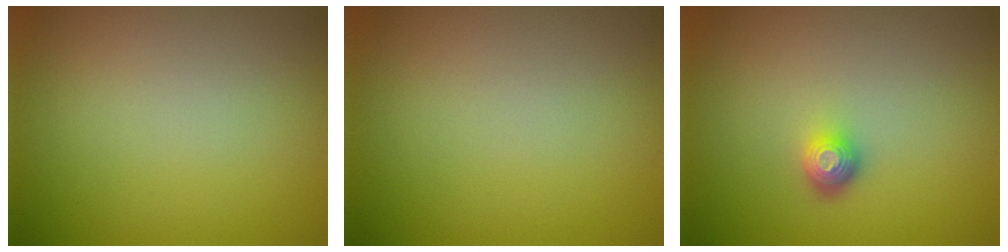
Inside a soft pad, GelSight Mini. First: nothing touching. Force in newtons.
{"total": 0.0}
{"total": 1.7, "press": 1.3, "slide": 1.2}